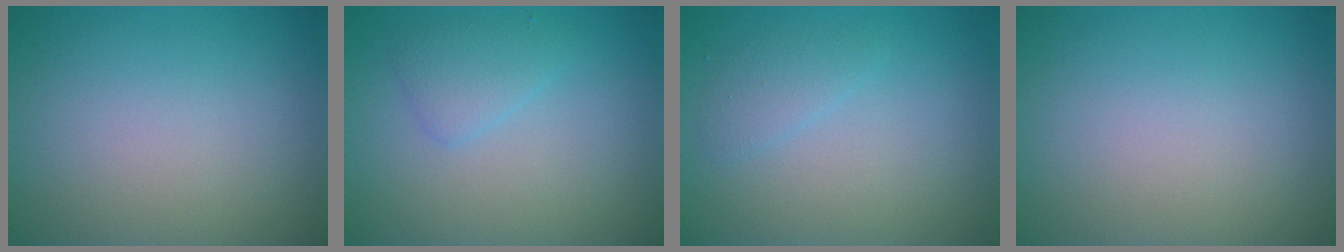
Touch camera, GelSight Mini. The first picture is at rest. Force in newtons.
{"total": 1.9, "press": 1.9, "slide": 0.0}
{"total": 1.3, "press": 1.3, "slide": 0.0}
{"total": 0.0}